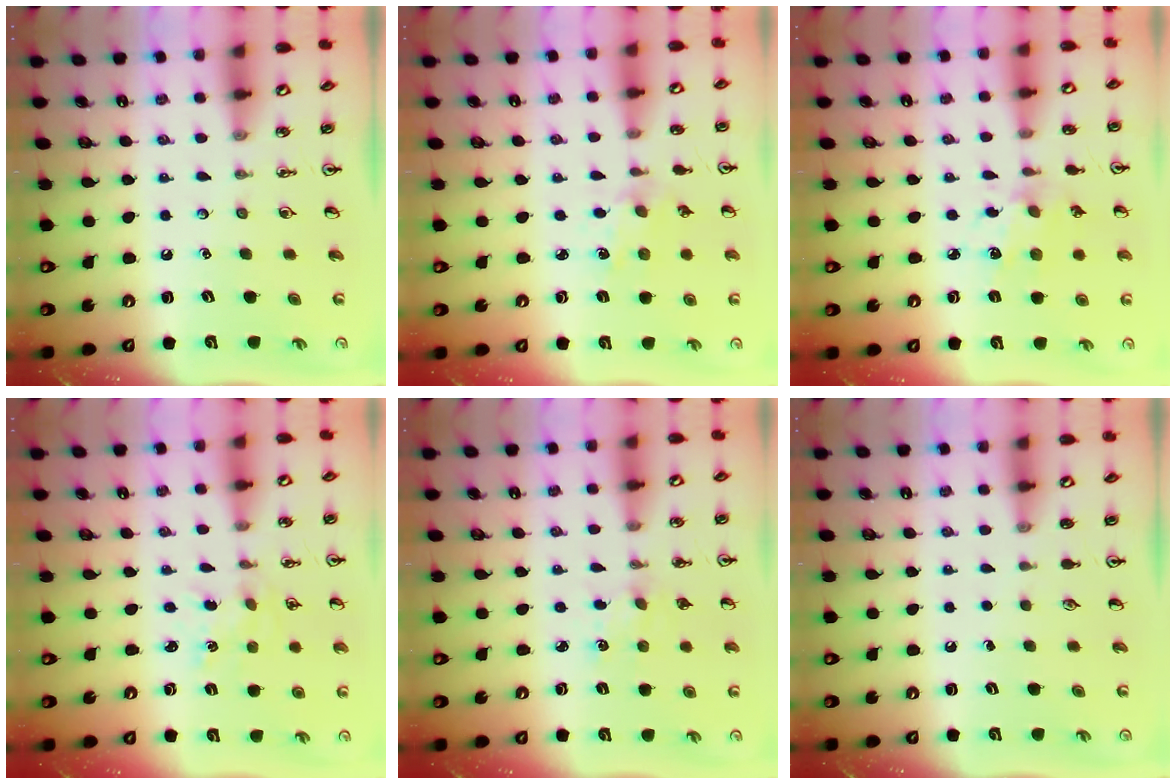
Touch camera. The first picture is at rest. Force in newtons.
{"total": 2.5, "press": 2.5, "slide": 0.5}
{"total": 4.8, "press": 4.8, "slide": 0.3}
{"total": 0.0}
{"total": 2.8, "press": 2.8, "slide": 0.3}
{"total": 0.0}